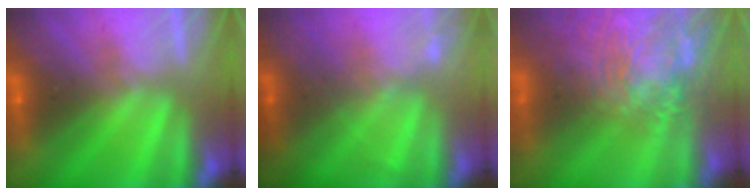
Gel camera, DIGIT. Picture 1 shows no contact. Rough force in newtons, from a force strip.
{"total": 2.3}
{"total": 7.2}